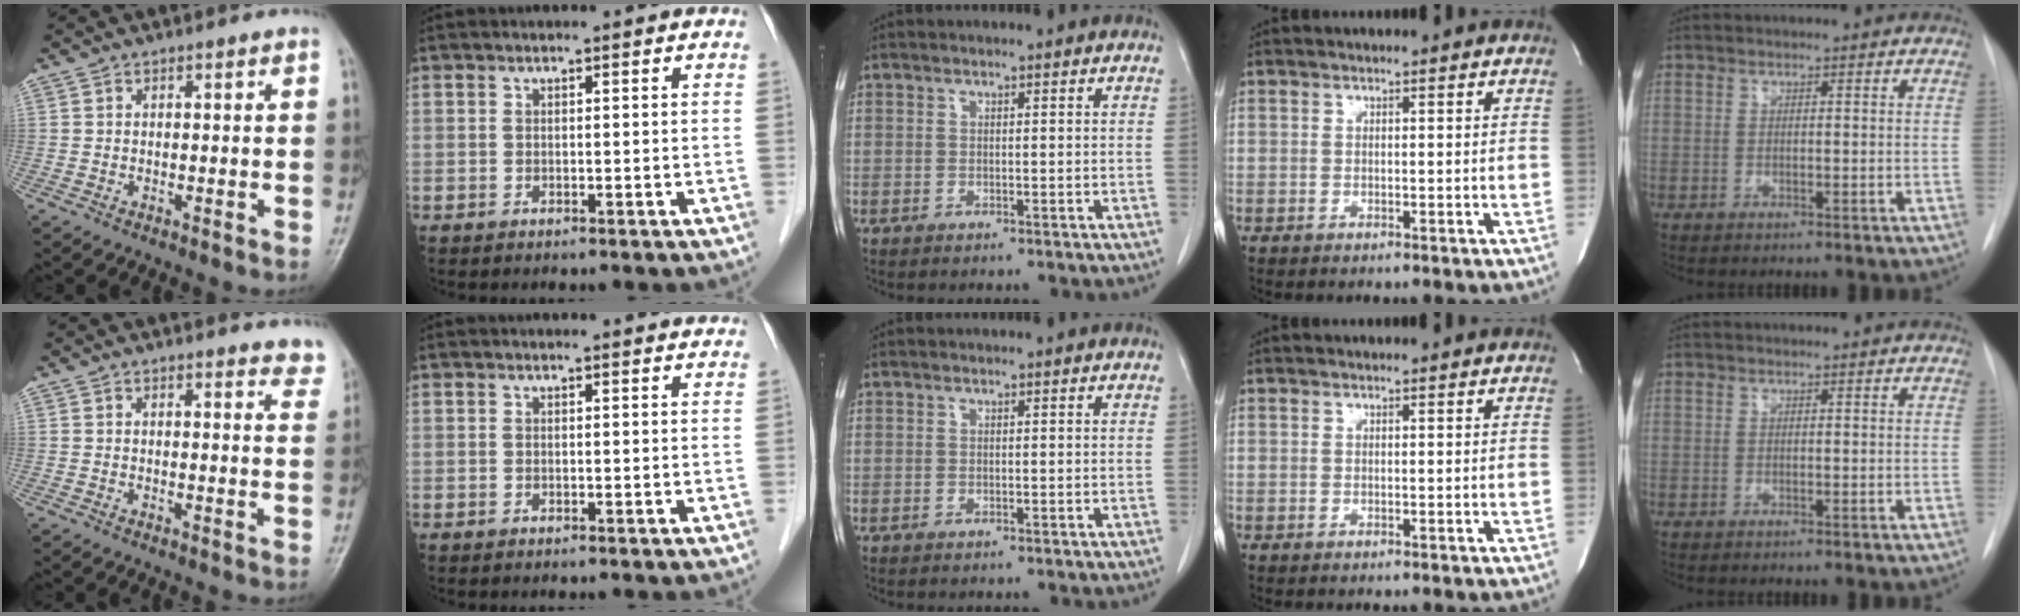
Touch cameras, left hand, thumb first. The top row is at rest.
{"thumb": {"total": 6.4, "force": [6.0, 1.6, 1.4], "torque": [0.018, -0.029, 0.043]}, "index": {"total": 2.5, "force": [2.5, 0.3, 0.4], "torque": [-0.012, 0.003, 0.019]}}